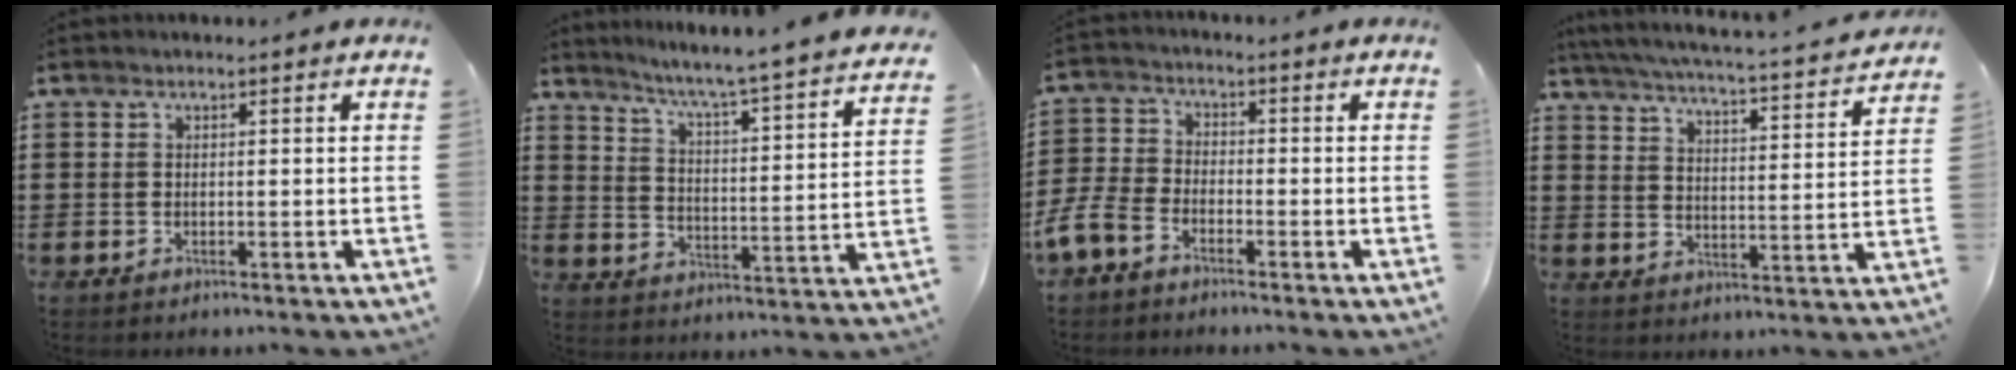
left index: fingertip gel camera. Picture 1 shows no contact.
{"total": 4.6, "force": [4.0, -1.3, 2.0], "torque": [-0.059, -0.047, 0.052]}
{"total": 5.0, "force": [-4.0, 2.1, 2.1], "torque": [-0.079, -0.006, -0.090]}
{"total": 4.0, "force": [3.7, -0.4, 1.5], "torque": [-0.052, -0.035, 0.052]}